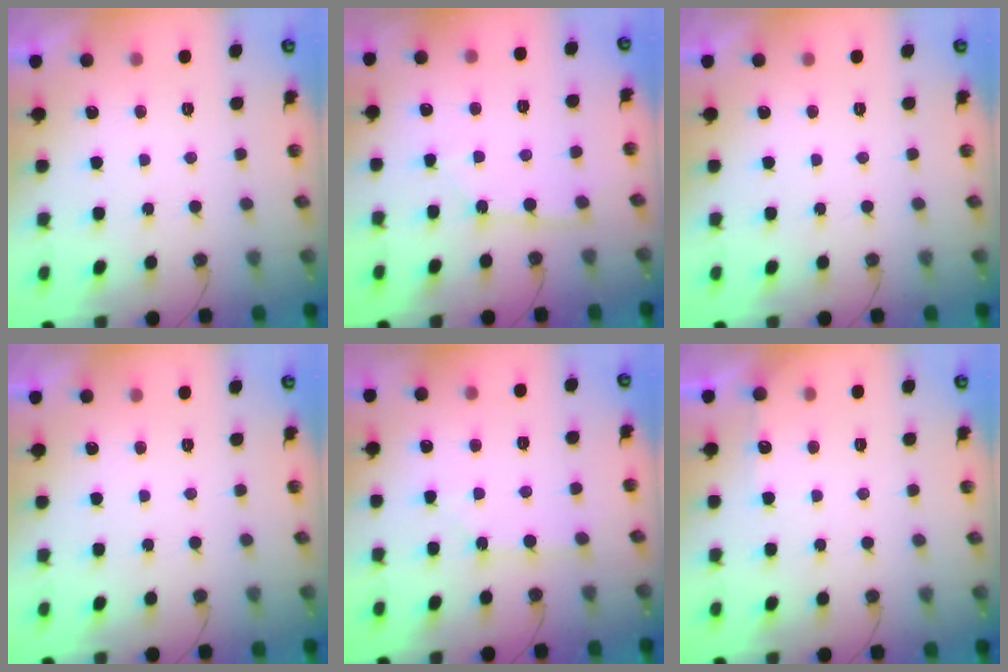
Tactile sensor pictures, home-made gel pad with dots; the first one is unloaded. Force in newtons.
{"total": 2.7, "press": 2.7, "slide": 0.3}
{"total": 0.0}
{"total": 0.0}
{"total": 1.8, "press": 1.8, "slide": 0.3}
{"total": 4.3, "press": 4.3, "slide": 0.4}